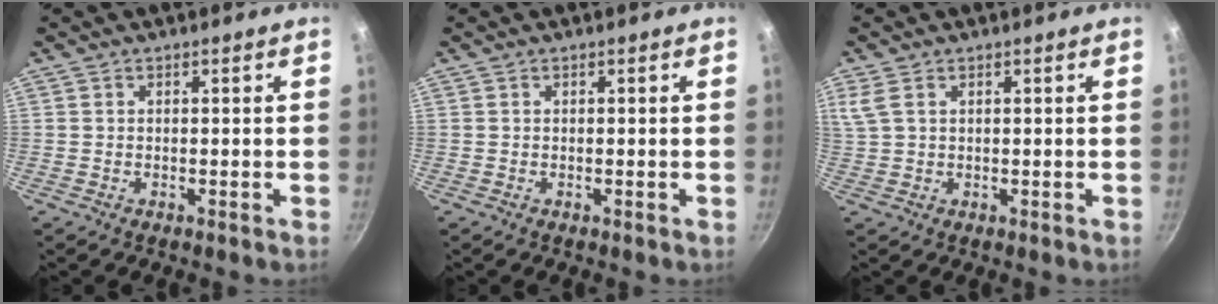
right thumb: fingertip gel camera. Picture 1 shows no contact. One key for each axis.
{"total": 0.0}
{"total": 3.7, "fx": 1.7, "fy": 2.3, "fz": 2.5, "tx": -0.056, "ty": 0.005, "tz": 0.038}